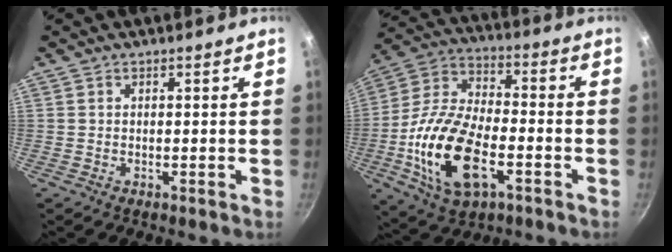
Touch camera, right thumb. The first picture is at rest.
{"total": 20.1, "force": [-6.0, 10.5, 16.1], "torque": [-0.310, 0.027, -0.117]}